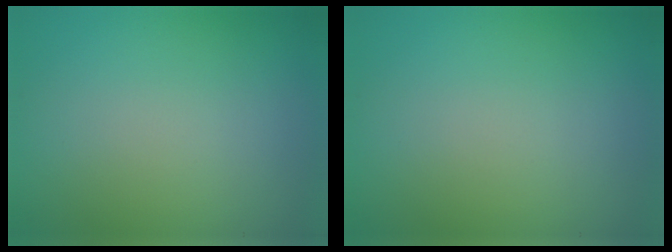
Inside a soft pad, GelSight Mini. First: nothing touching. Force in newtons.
{"total": 0.0}